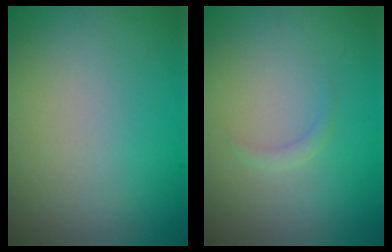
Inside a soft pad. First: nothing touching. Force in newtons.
{"total": 0.8, "press": 0.8, "slide": 0.0}